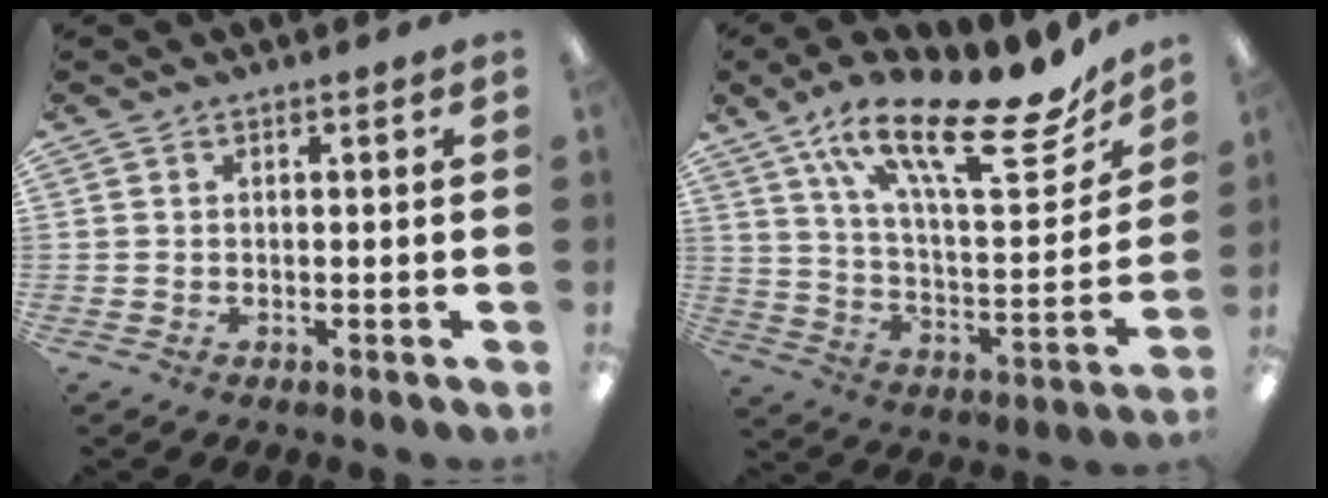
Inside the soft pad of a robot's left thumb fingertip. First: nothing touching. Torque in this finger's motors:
{"motor_torque": [0.40, 0.23, 1.40, -1.36, 0.32]}